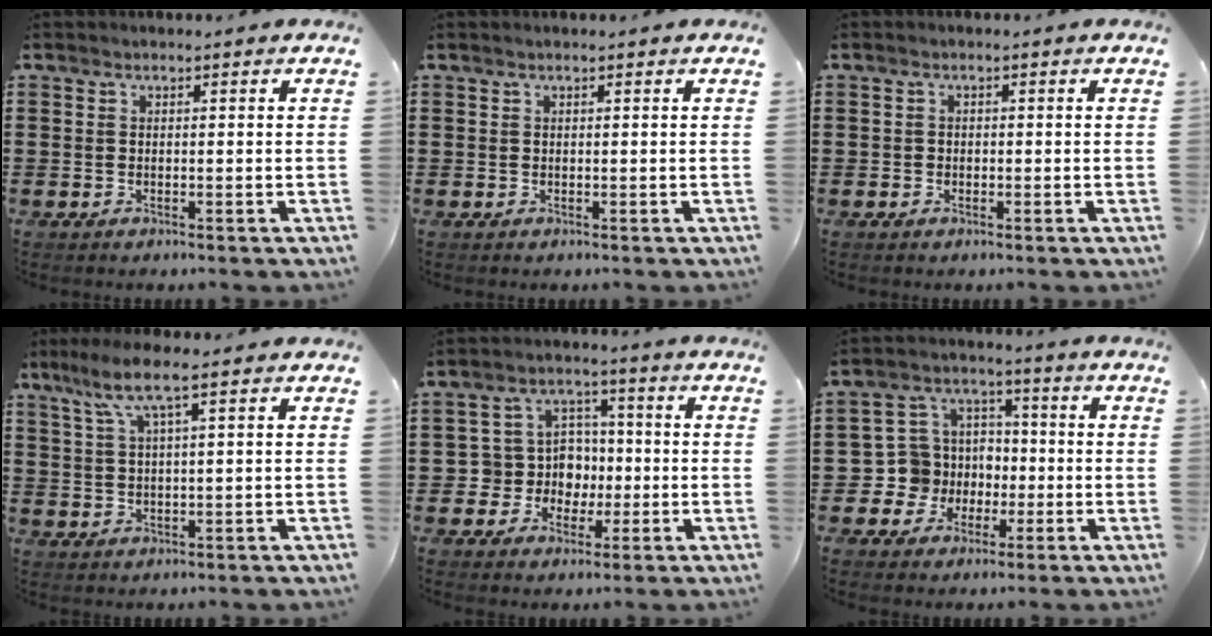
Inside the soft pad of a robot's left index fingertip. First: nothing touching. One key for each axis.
{"total": 0.0}
{"total": 0.8, "fx": -0.3, "fy": 0.7, "fz": 0.2, "tx": -0.006, "ty": 0.003, "tz": -0.006}
{"total": 6.1, "fx": 2.9, "fy": 0.7, "fz": 5.3, "tx": -0.110, "ty": 0.007, "tz": 0.048}
{"total": 7.0, "fx": -0.3, "fy": 6.8, "fz": 1.6, "tx": -0.059, "ty": 0.011, "tz": -0.001}
{"total": 7.3, "fx": -1.3, "fy": 7.2, "fz": 0.6, "tx": -0.059, "ty": 0.004, "tz": -0.024}